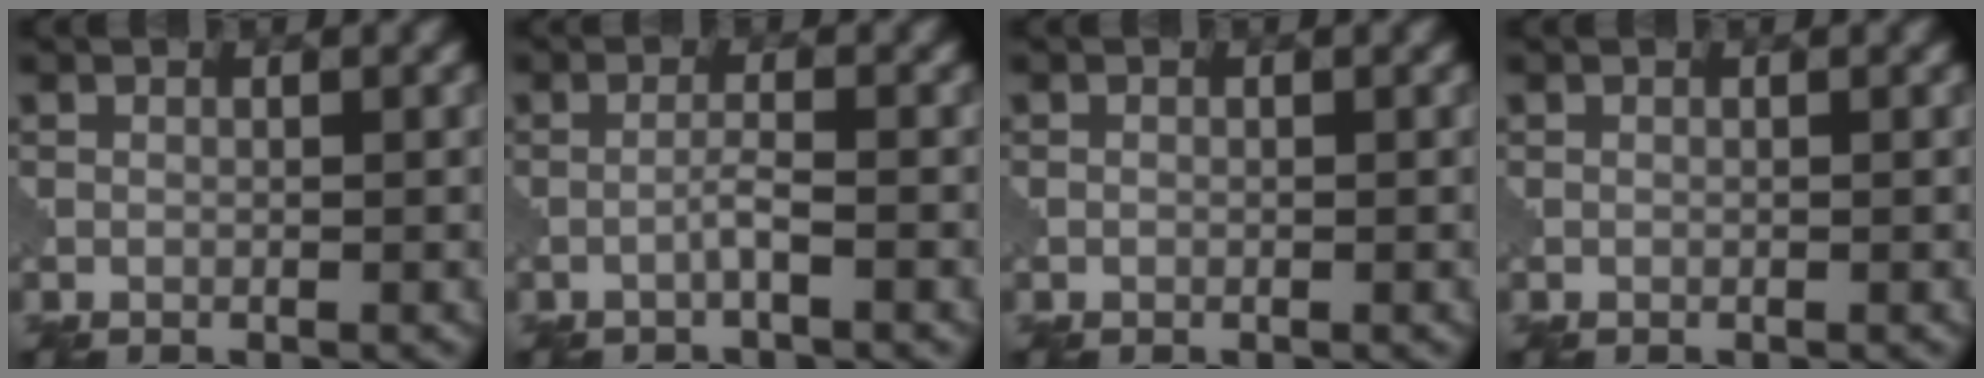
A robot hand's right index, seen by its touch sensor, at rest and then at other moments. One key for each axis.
{"total": 1.4, "fx": -0.7, "fy": -0.1, "fz": 1.3, "tx": -0.023, "ty": 0.009, "tz": -0.018}
{"total": 0.0}
{"total": 0.0}